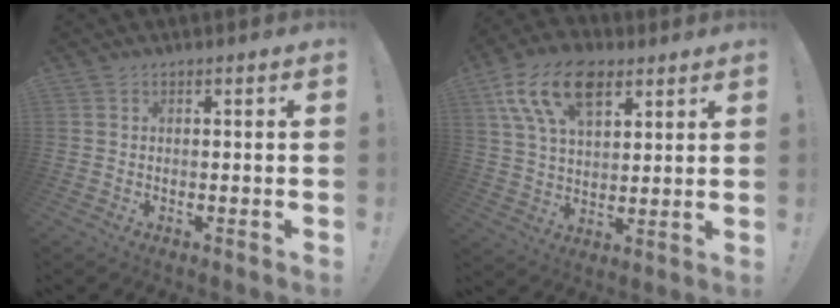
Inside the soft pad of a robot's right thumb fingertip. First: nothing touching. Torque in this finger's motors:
{"motor_torque": [2.00, 2.01, 0.40, 0.40, 0.24]}